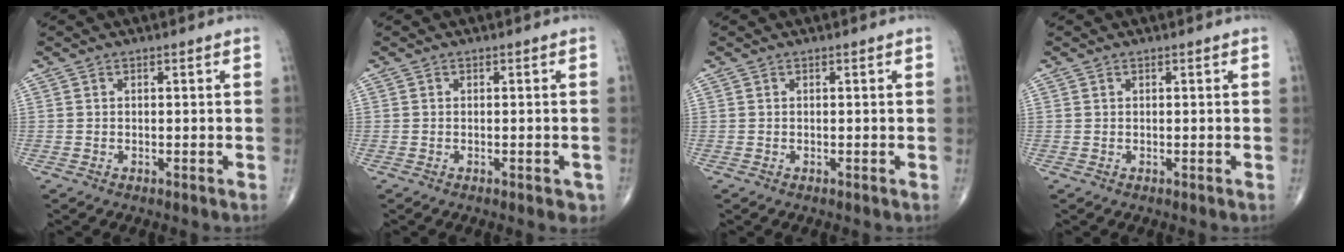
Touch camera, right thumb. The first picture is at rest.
{"total": 2.2, "force": [-1.0, 0.8, 1.7], "torque": [-0.015, -0.001, -0.010]}
{"total": 0.0}
{"total": 0.0}